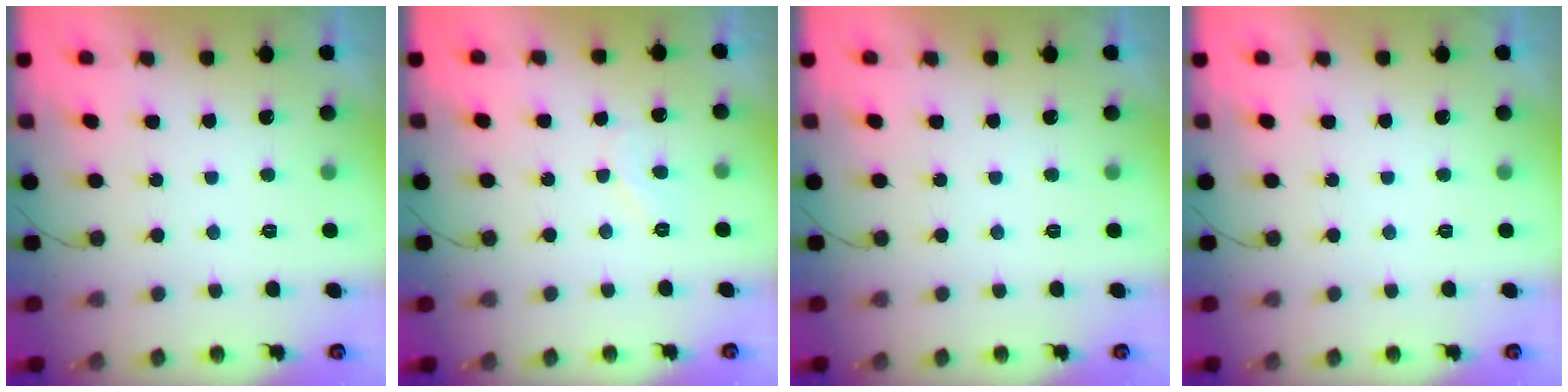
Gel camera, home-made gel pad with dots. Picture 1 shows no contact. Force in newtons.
{"total": 4.6, "press": 4.5, "slide": 0.4}
{"total": 0.0}
{"total": 0.0}